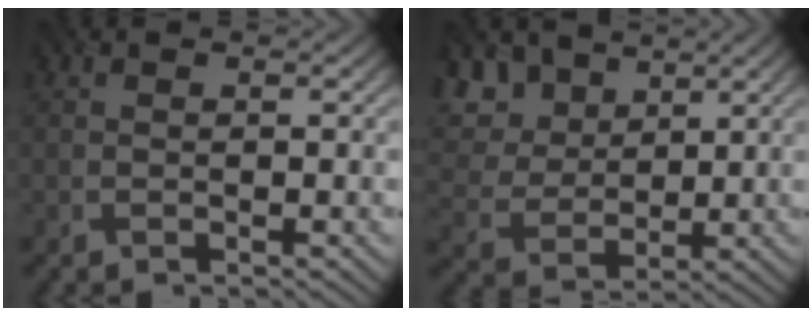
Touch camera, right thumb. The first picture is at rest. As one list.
[{"total": 8.0, "force": [5.0, 4.9, 3.9], "torque": [-0.127, 0.011, 0.091]}]